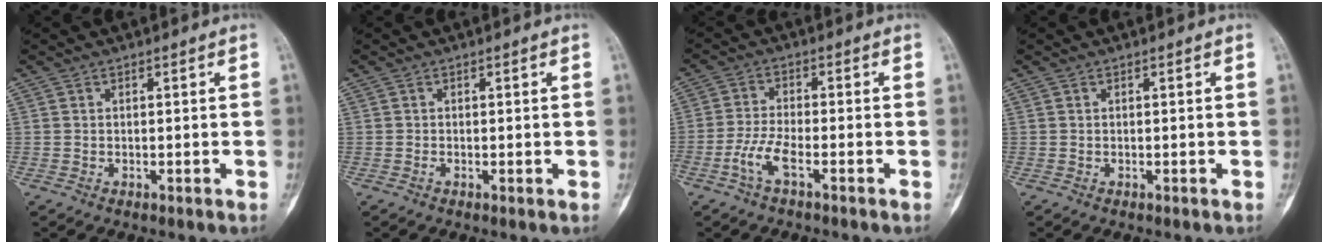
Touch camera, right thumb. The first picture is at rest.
{"total": 0.5, "force": [-0.1, 0.3, 0.4], "torque": [-0.004, -0.001, -0.004]}
{"total": 5.0, "force": [-2.6, 1.3, 4.0], "torque": [-0.097, 0.013, -0.054]}
{"total": 0.0}